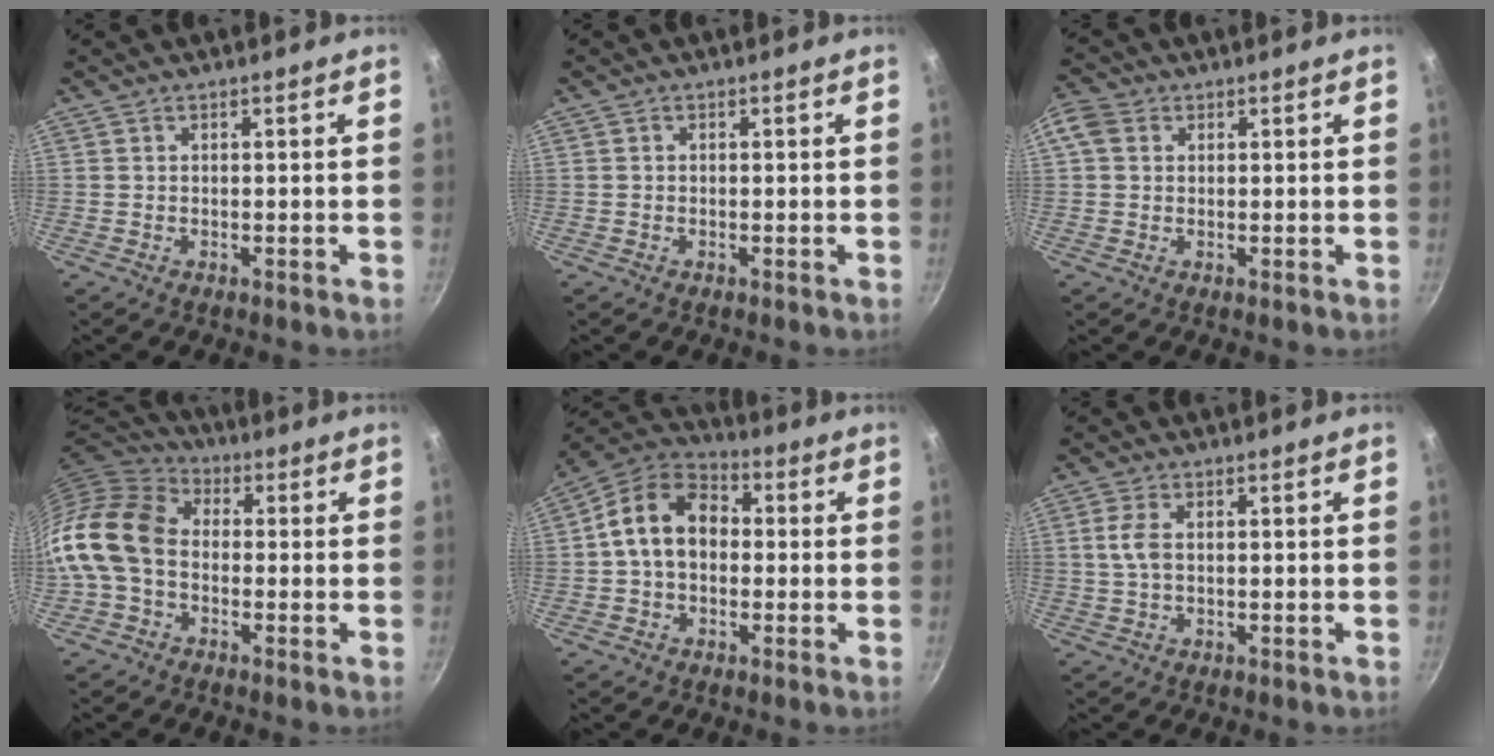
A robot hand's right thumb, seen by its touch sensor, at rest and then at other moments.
{"total": 0.0}
{"total": 4.2, "force": [1.1, 3.4, 2.3], "torque": [-0.042, 0.007, 0.009]}
{"total": 15.5, "force": [-2.4, 11.4, 10.3], "torque": [-0.193, 0.041, -0.069]}
{"total": 12.3, "force": [0.5, 9.0, 8.4], "torque": [-0.114, 0.034, -0.010]}
{"total": 3.9, "force": [0.5, 2.1, 3.2], "torque": [-0.071, 0.003, 0.009]}